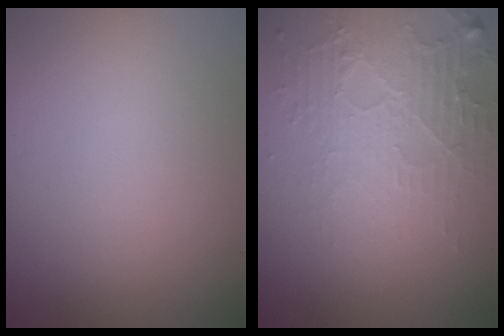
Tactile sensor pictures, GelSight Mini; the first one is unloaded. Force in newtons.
{"total": 4.0, "press": 2.9, "slide": 2.8}